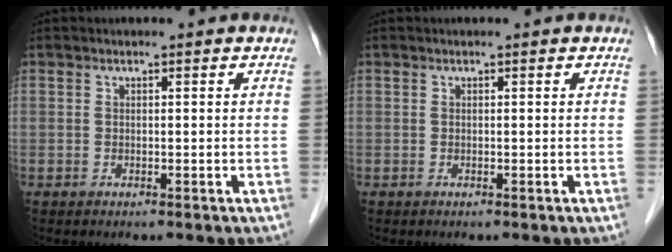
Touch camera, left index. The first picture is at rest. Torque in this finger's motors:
{"motor_torque": [0.00, 0.00, -0.02, 0.00]}